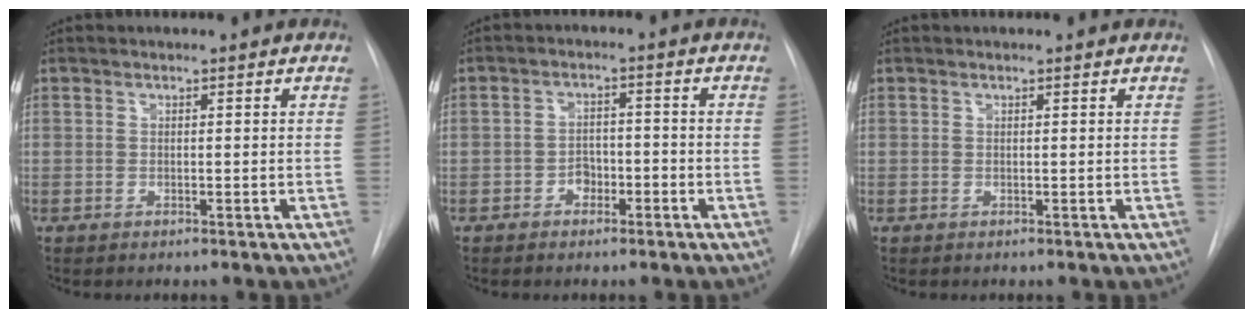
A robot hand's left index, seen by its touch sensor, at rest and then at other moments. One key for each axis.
{"total": 3.5, "fx": -2.6, "fy": 1.9, "fz": 1.3, "tx": -0.013, "ty": 0.002, "tz": -0.041}
{"total": 0.7, "fx": -0.7, "fy": -0.1, "fz": -0.2, "tx": 0.001, "ty": -0.004, "tz": -0.013}